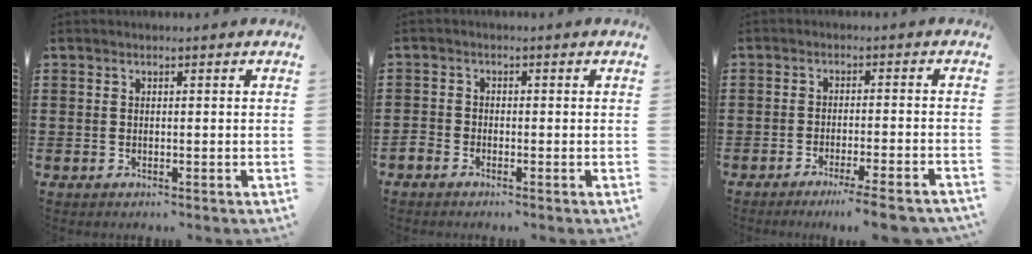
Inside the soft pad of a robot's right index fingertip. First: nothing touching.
{"total": 1.5, "force": [-1.3, 0.8, 0.2], "torque": [-0.007, 0.002, -0.028]}
{"total": 4.4, "force": [-3.7, -0.5, 2.4], "torque": [-0.037, -0.014, -0.067]}